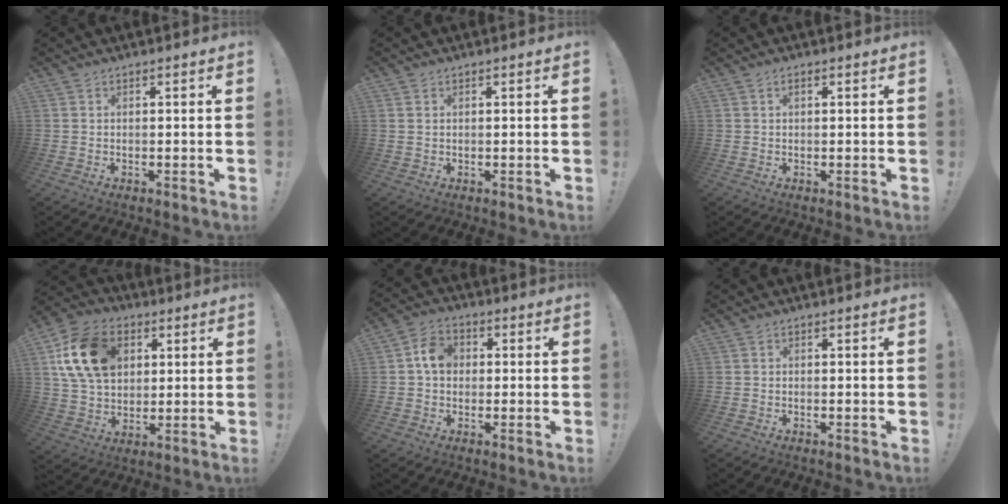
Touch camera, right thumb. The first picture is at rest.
{"total": 1.0, "force": [0.5, 0.6, 0.6], "torque": [-0.012, 0.001, 0.010]}
{"total": 1.0, "force": [0.3, 0.5, 0.8], "torque": [-0.015, 0.002, 0.005]}
{"total": 18.5, "force": [5.8, 13.4, 11.3], "torque": [-0.191, -0.009, 0.115]}
{"total": 7.2, "force": [0.7, 5.5, 4.5], "torque": [-0.076, 0.019, 0.016]}
{"total": 0.0}